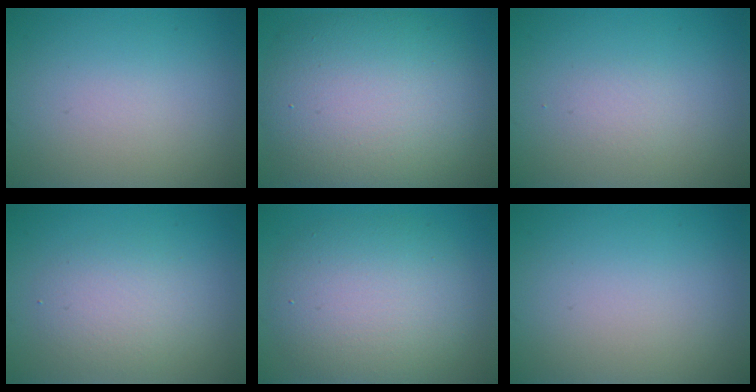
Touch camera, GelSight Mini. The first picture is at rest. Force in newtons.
{"total": 11.7, "press": 11.7, "slide": 0.4}
{"total": 1.0, "press": 1.0, "slide": 0.1}
{"total": 2.6, "press": 2.6, "slide": 0.2}
{"total": 7.0, "press": 7.0, "slide": 0.3}
{"total": 0.0}